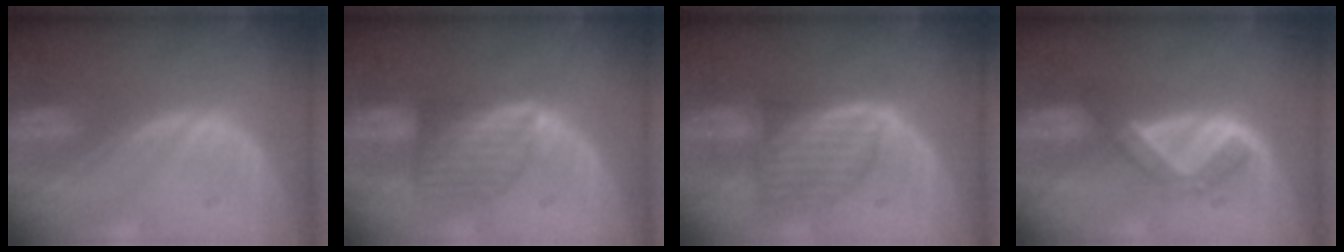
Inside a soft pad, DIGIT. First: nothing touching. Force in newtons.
{"total": 6.0, "press": 5.9, "slide": 1.1}
{"total": 7.4, "press": 6.6, "slide": 3.4}
{"total": 5.3, "press": 4.4, "slide": 3.0}